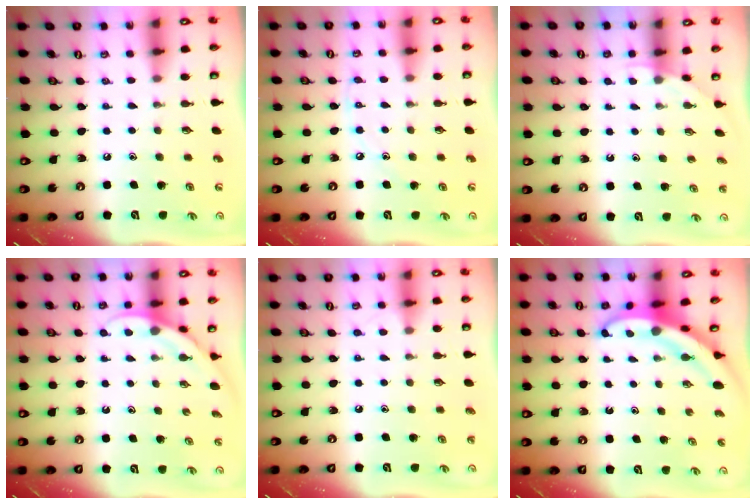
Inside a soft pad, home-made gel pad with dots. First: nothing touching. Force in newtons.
{"total": 4.2, "press": 4.1, "slide": 0.6}
{"total": 2.5, "press": 2.5, "slide": 0.2}
{"total": 4.2, "press": 4.2, "slide": 0.3}
{"total": 3.6, "press": 3.6, "slide": 0.4}
{"total": 4.5, "press": 4.5, "slide": 0.6}